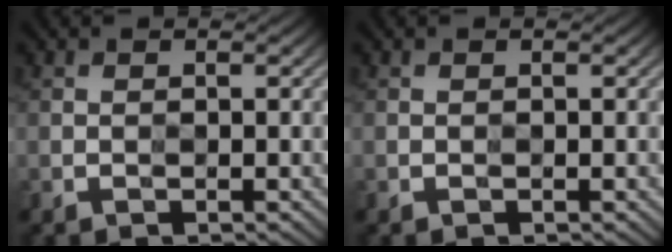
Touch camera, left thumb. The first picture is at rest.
{"total": 0.0}